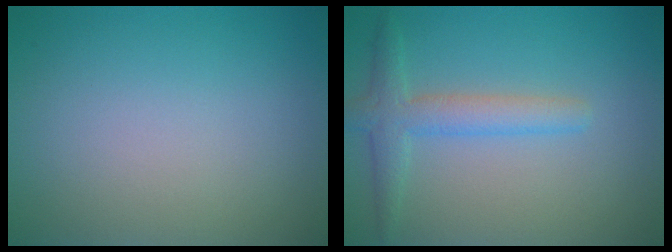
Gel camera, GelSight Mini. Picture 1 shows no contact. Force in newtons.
{"total": 3.0, "press": 3.0, "slide": 0.1}